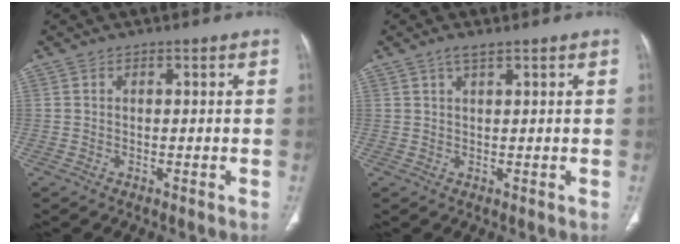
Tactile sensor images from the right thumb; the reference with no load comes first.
{"total": 1.7, "force": [1.1, 0.3, 1.2], "torque": [-0.028, 0.001, 0.023]}